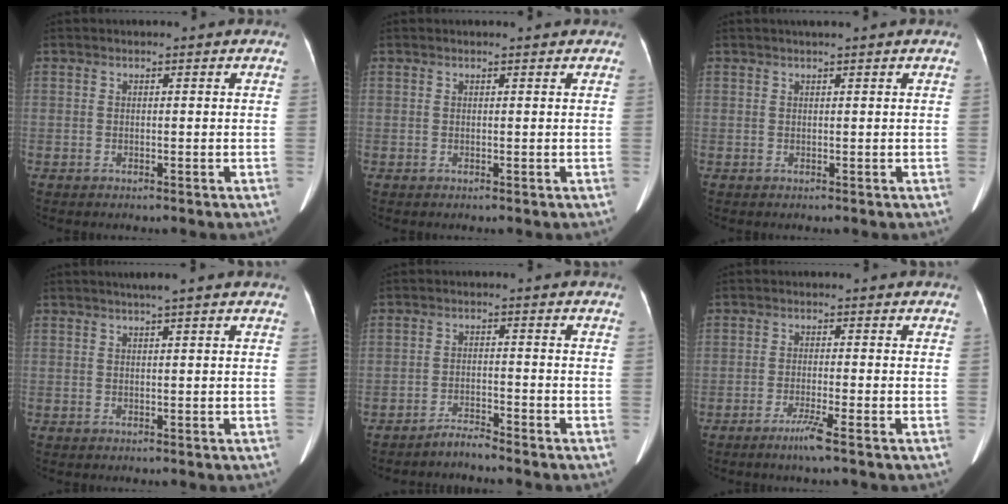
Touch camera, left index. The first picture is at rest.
{"total": 0.9, "force": [0.8, 0.3, 0.2], "torque": [-0.010, 0.003, 0.006]}
{"total": 1.4, "force": [1.1, -0.2, 0.8], "torque": [-0.011, 0.013, 0.023]}
{"total": 2.7, "force": [2.0, -0.3, 1.8], "torque": [-0.024, 0.013, 0.033]}
{"total": 2.5, "force": [-2.4, -0.3, 0.2], "torque": [-0.006, -0.011, -0.044]}
{"total": 3.1, "force": [-2.0, -0.6, 2.3], "torque": [-0.051, -0.009, -0.040]}